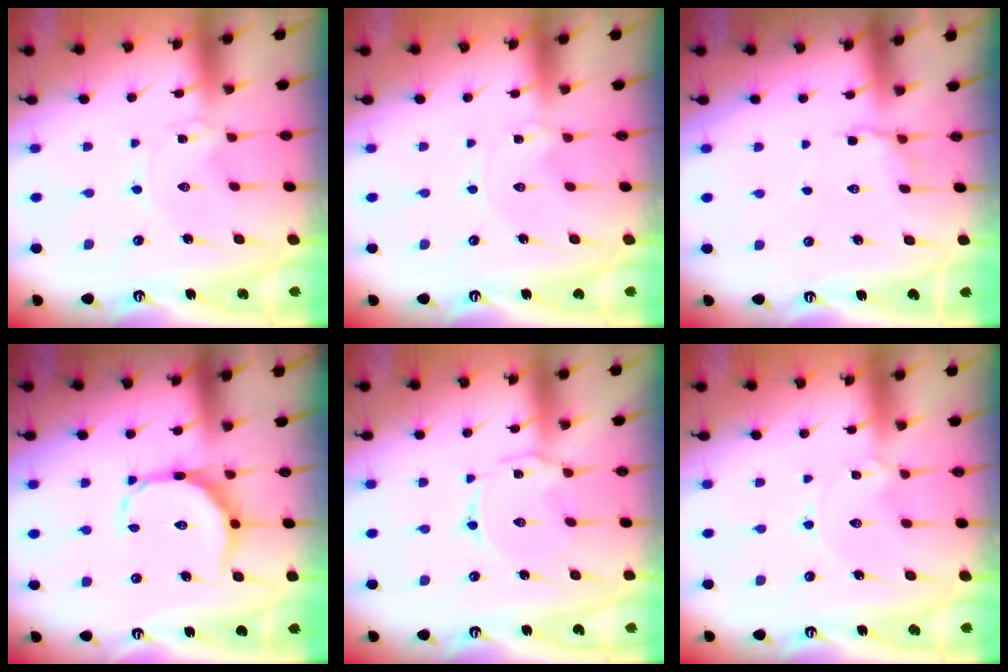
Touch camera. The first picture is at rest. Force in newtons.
{"total": 0.0}
{"total": 6.3, "press": 5.9, "slide": 2.2}
{"total": 10.4, "press": 10.4, "slide": 0.6}
{"total": 2.9, "press": 2.9, "slide": 0.4}
{"total": 1.4, "press": 1.4, "slide": 0.1}